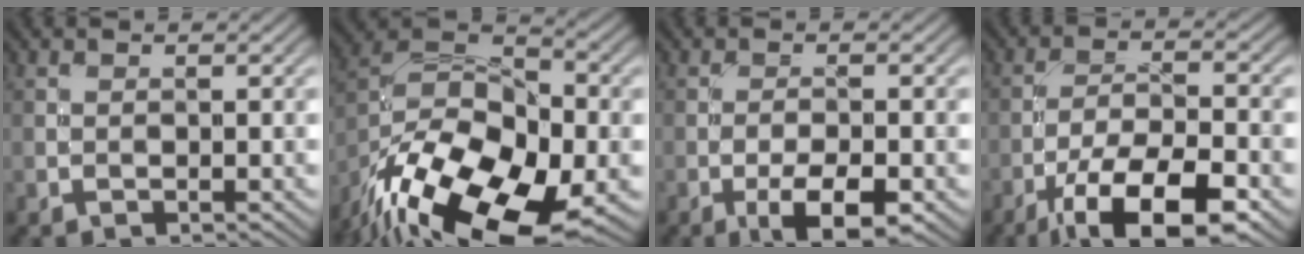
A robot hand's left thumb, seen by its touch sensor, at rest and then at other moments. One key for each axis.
{"total": 19.4, "fx": -11.6, "fy": 9.3, "fz": 12.4, "tx": -0.259, "ty": -0.040, "tz": -0.187}
{"total": 5.7, "fx": -2.9, "fy": 1.8, "fz": 4.6, "tx": -0.077, "ty": 0.001, "tz": -0.046}
{"total": 12.5, "fx": -7.6, "fy": 3.9, "fz": 9.1, "tx": -0.169, "ty": -0.007, "tz": -0.133}